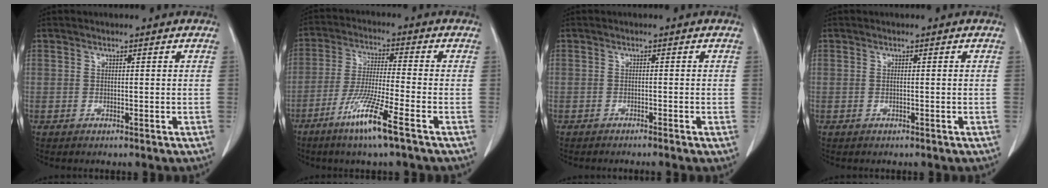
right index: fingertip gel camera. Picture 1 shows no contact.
{"total": 9.8, "force": [-5.6, -0.5, 8.0], "torque": [-0.161, -0.026, -0.110]}
{"total": 1.8, "force": [-1.4, -0.2, 1.0], "torque": [-0.012, 0.002, -0.021]}
{"total": 0.0}